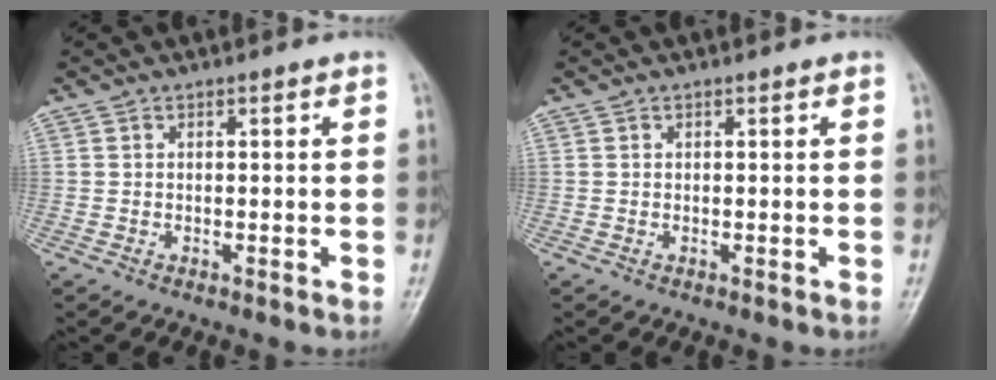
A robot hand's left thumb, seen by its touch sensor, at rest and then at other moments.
{"total": 0.0}